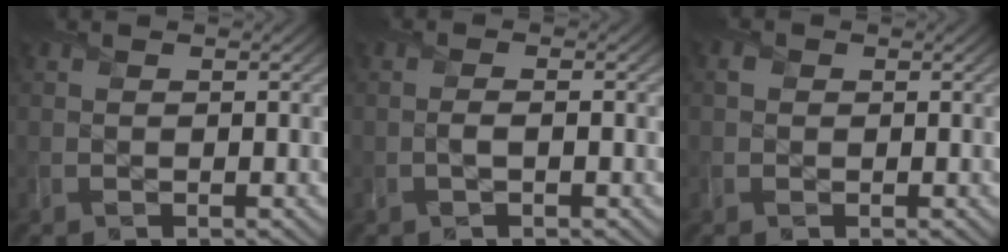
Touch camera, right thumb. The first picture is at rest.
{"total": 1.2, "force": [-0.4, 0.2, 1.1], "torque": [-0.022, 0.000, -0.009]}
{"total": 0.9, "force": [0.1, 0.9, 0.1], "torque": [0.000, -0.001, 0.000]}